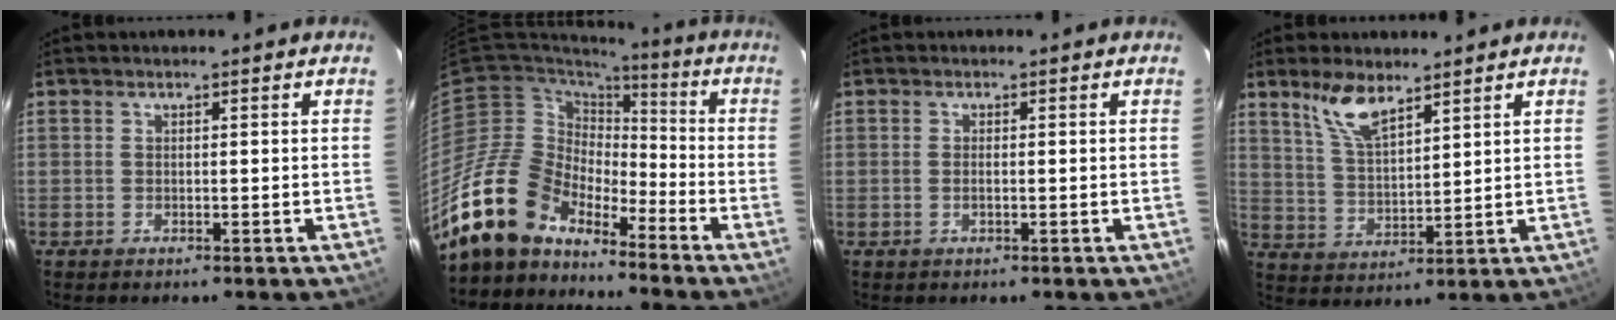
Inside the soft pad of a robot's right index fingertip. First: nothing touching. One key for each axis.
{"total": 15.7, "fx": -13.1, "fy": 7.6, "fz": 4.3, "tx": -0.094, "ty": 0.014, "tz": -0.243}
{"total": 1.5, "fx": -0.3, "fy": 0.0, "fz": 1.5, "tx": -0.029, "ty": -0.001, "tz": -0.006}
{"total": 7.8, "fx": 5.6, "fy": 2.5, "fz": 4.7, "tx": -0.091, "ty": 0.005, "tz": 0.118}